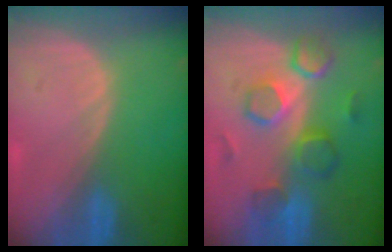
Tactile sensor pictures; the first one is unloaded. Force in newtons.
{"total": 8.4, "press": 8.3, "slide": 1.4}